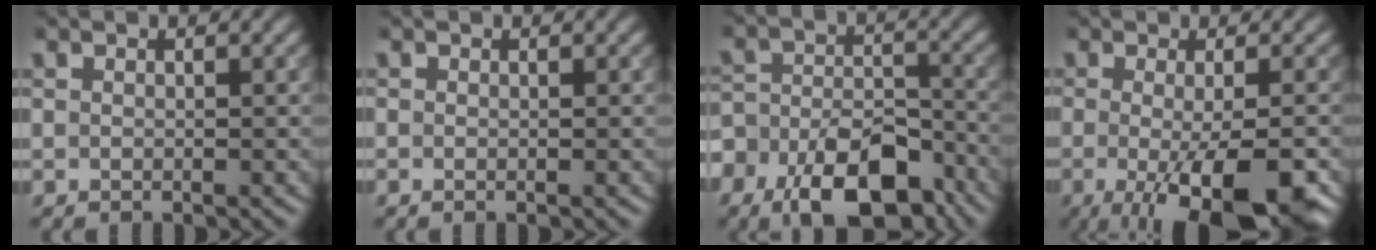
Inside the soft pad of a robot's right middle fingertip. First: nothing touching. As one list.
[{"total": 0.0}, {"total": 10.1, "force": [-6.6, 5.1, 5.7], "torque": [-0.091, -0.011, -0.104]}, {"total": 9.9, "force": [-3.5, 2.9, 8.8], "torque": [-0.125, -0.016, -0.043]}]